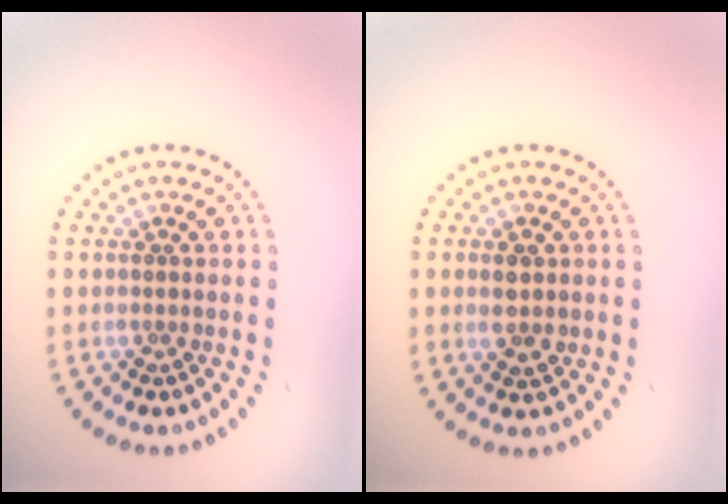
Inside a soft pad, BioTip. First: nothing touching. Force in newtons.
{"total": 1.9, "press": 1.9, "slide": 0.1}